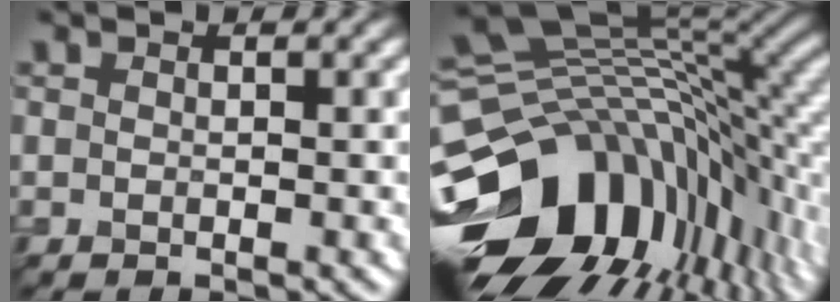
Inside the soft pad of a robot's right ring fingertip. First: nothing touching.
{"total": 15.2, "force": [-4.4, 10.1, 10.5], "torque": [-0.200, 0.007, -0.078]}